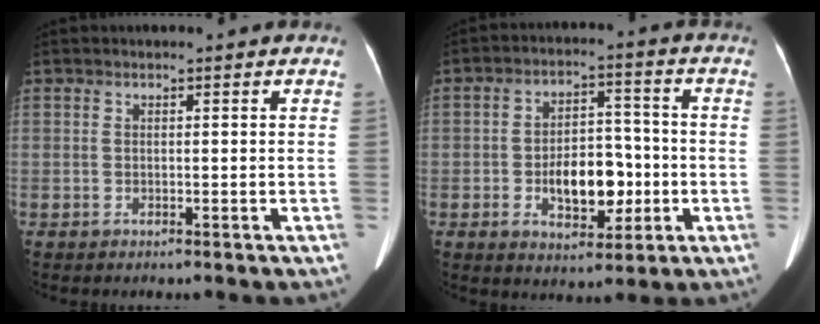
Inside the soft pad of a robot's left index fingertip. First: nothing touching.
{"total": 9.5, "force": [-2.2, 5.2, 7.6], "torque": [-0.125, 0.016, -0.028]}